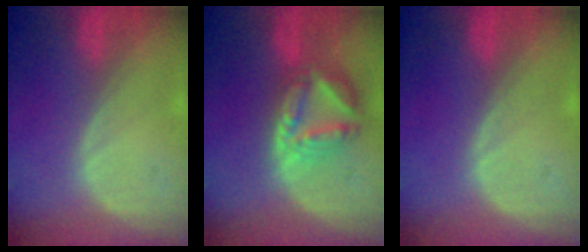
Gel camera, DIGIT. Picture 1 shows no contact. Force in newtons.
{"total": 8.2, "press": 7.1, "slide": 4.2}
{"total": 0.0}